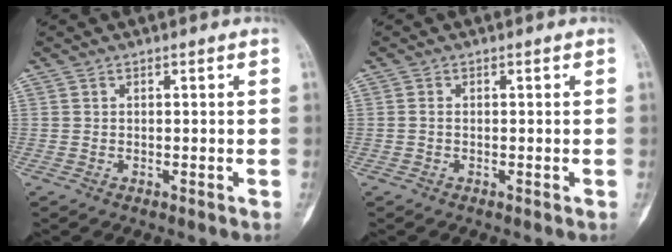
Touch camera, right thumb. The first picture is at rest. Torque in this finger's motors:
{"motor_torque": [-0.48, -0.48, 0.31, 0.01, -0.06]}